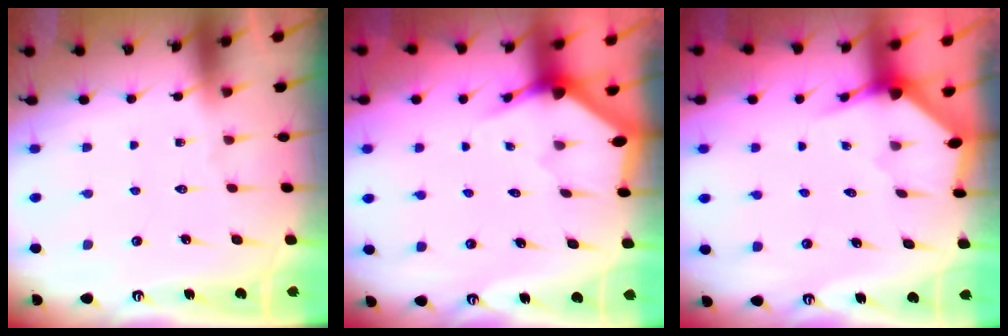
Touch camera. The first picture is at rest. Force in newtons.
{"total": 3.0, "press": 3.0, "slide": 0.1}
{"total": 2.8, "press": 2.8, "slide": 0.2}